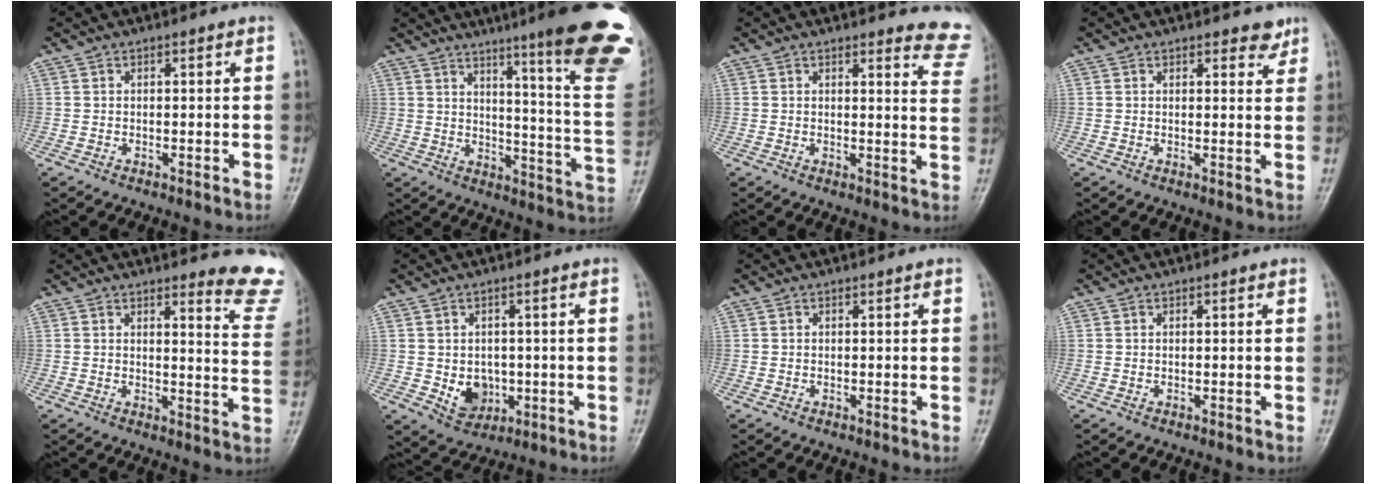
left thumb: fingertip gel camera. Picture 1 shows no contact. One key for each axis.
{"total": 26.6, "fx": 17.3, "fy": 2.6, "fz": 20.0, "tx": -0.206, "ty": -0.098, "tz": 0.222}
{"total": 8.8, "fx": 8.5, "fy": 1.9, "fz": 1.4, "tx": 0.030, "ty": -0.068, "tz": 0.060}
{"total": 3.0, "fx": 2.3, "fy": 1.3, "fz": 1.3, "tx": 0.003, "ty": -0.014, "tz": 0.028}
{"total": 9.9, "fx": 9.2, "fy": 1.5, "fz": 3.3, "tx": -0.008, "ty": -0.099, "tz": 0.081}
{"total": 6.1, "fx": -0.8, "fy": 4.9, "fz": 3.5, "tx": -0.029, "ty": -0.001, "tz": 0.001}
{"total": 0.0}
{"total": 0.0}